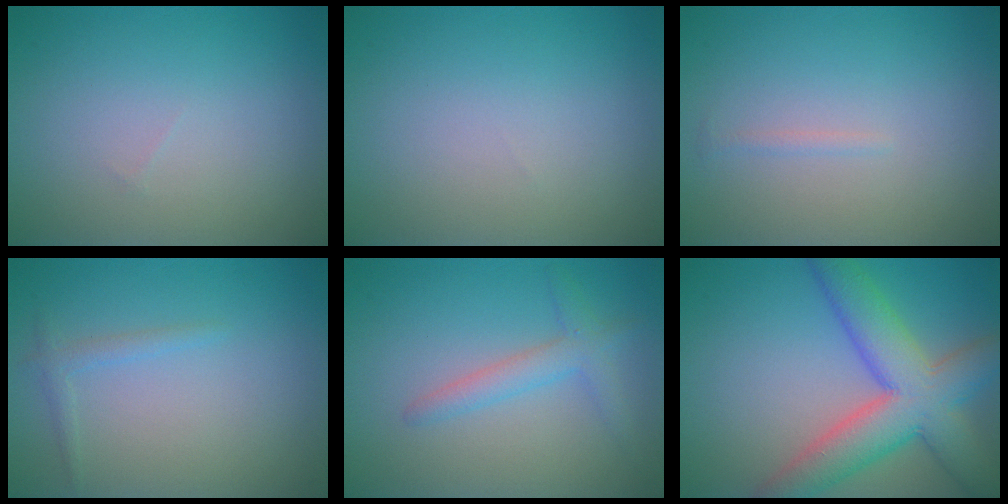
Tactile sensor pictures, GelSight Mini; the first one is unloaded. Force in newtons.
{"total": 0.0}
{"total": 0.5, "press": 0.5, "slide": 0.0}
{"total": 1.1, "press": 1.1, "slide": 0.0}
{"total": 2.4, "press": 2.4, "slide": 0.1}
{"total": 8.5, "press": 8.4, "slide": 0.4}